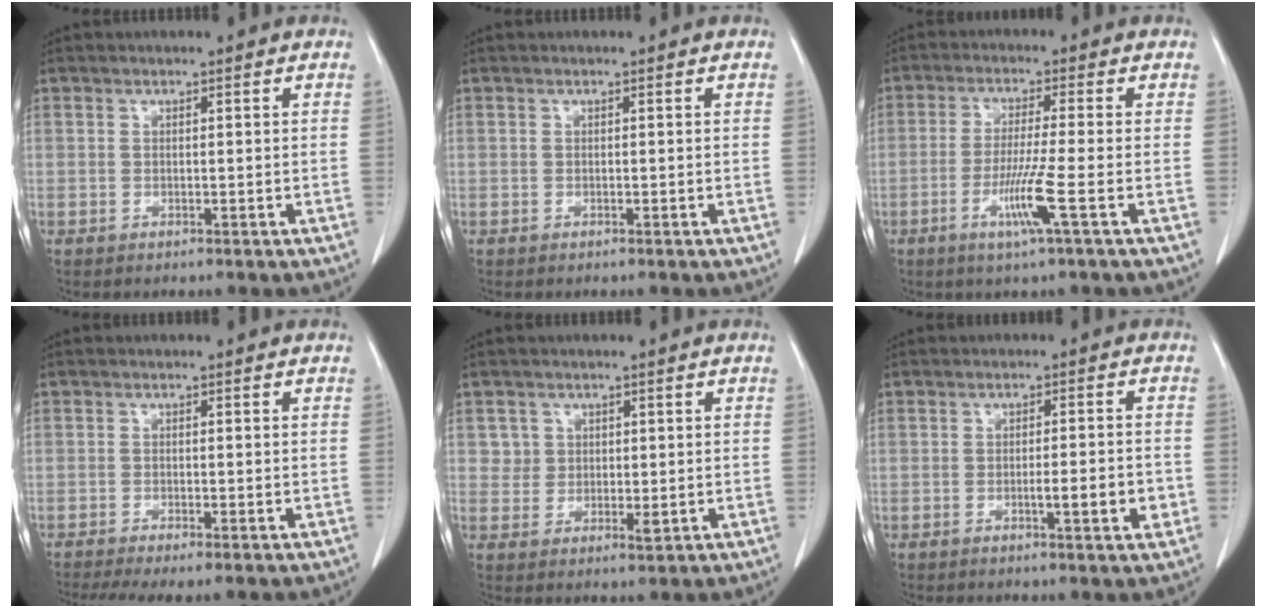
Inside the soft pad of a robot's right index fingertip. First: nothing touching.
{"total": 0.0}
{"total": 6.6, "force": [-2.5, -1.2, 6.0], "torque": [-0.119, -0.020, -0.052]}
{"total": 6.2, "force": [-4.5, 1.0, 4.2], "torque": [-0.069, -0.014, -0.074]}
{"total": 3.4, "force": [1.1, 3.1, 0.9], "torque": [-0.008, -0.007, 0.018]}
{"total": 4.5, "force": [-1.3, 0.5, 4.3], "torque": [-0.064, -0.002, -0.015]}